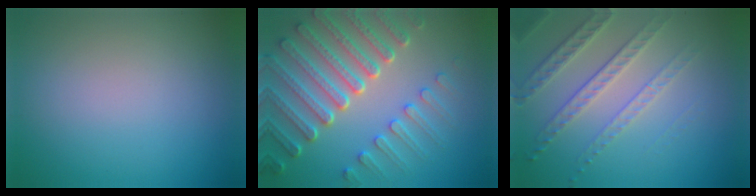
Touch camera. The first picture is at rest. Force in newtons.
{"total": 8.1, "press": 6.0, "slide": 5.4}
{"total": 3.6, "press": 3.4, "slide": 1.3}